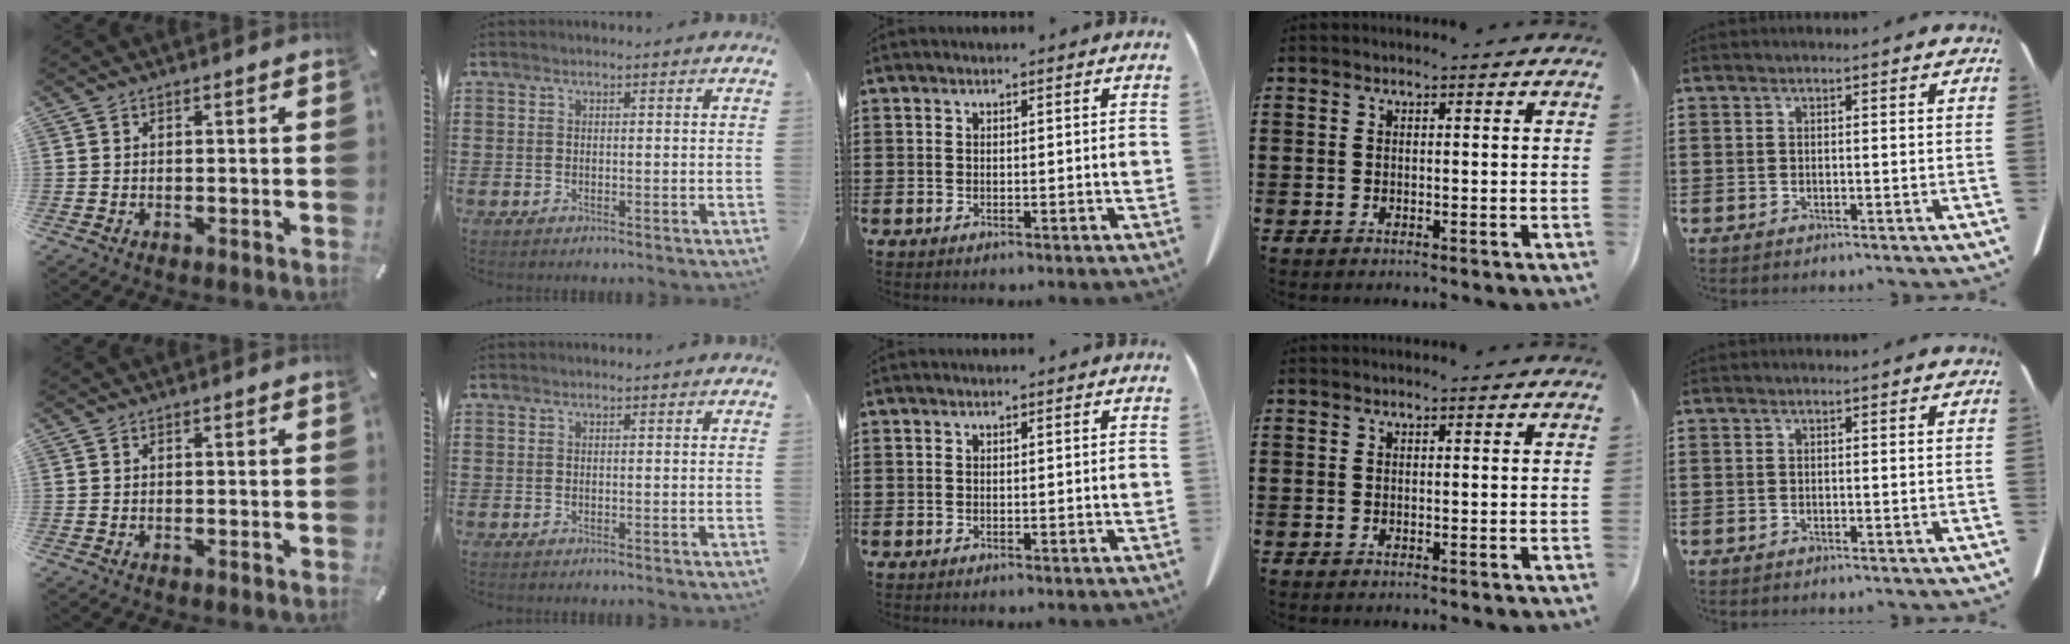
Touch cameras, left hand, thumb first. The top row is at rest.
{}